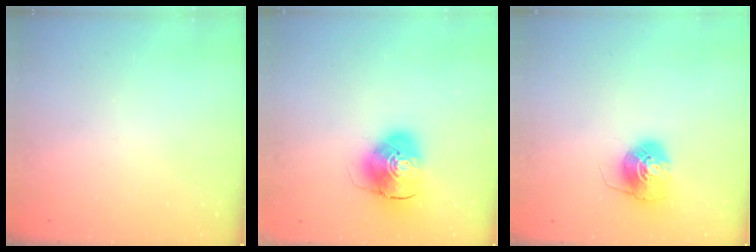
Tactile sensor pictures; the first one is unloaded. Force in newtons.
{"total": 10.5, "press": 10.4, "slide": 1.8}
{"total": 8.1, "press": 8.1, "slide": 0.5}